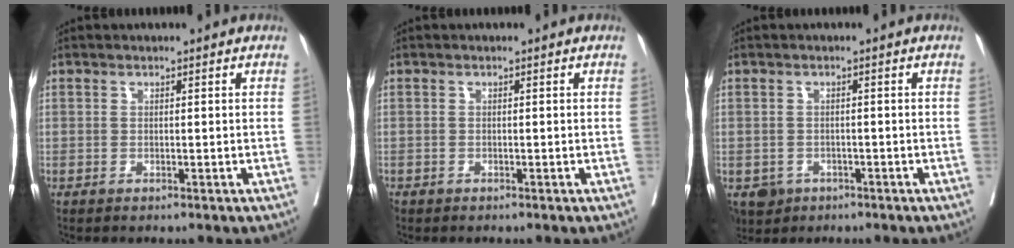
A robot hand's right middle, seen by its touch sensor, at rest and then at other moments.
{"total": 0.6, "force": [-0.5, 0.4, 0.1], "torque": [-0.009, 0.001, -0.011]}
{"total": 3.6, "force": [-2.0, 2.9, 0.8], "torque": [-0.011, 0.001, -0.027]}